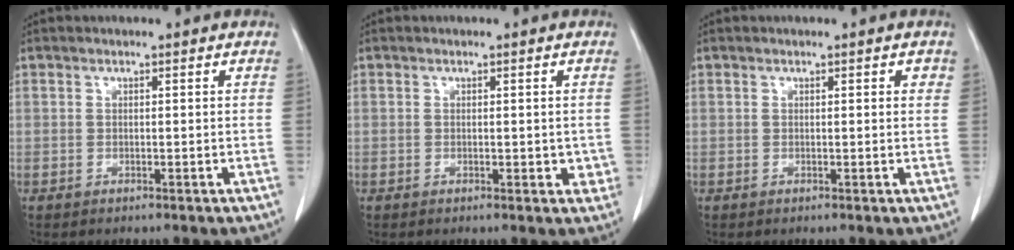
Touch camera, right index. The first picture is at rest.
{"total": 2.1, "force": [-0.3, 1.1, 1.7], "torque": [-0.013, 0.000, -0.003]}
{"total": 0.9, "force": [0.6, 0.3, 0.6], "torque": [-0.008, 0.001, 0.004]}